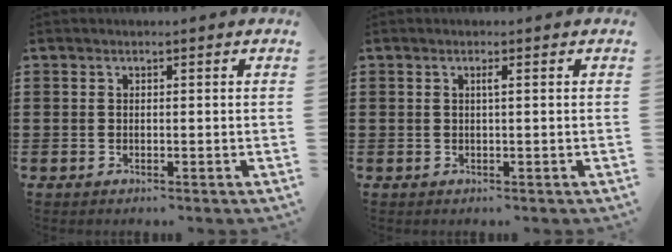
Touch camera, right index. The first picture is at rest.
{"total": 0.7, "force": [0.1, -0.2, 0.7], "torque": [-0.012, -0.004, 0.002]}